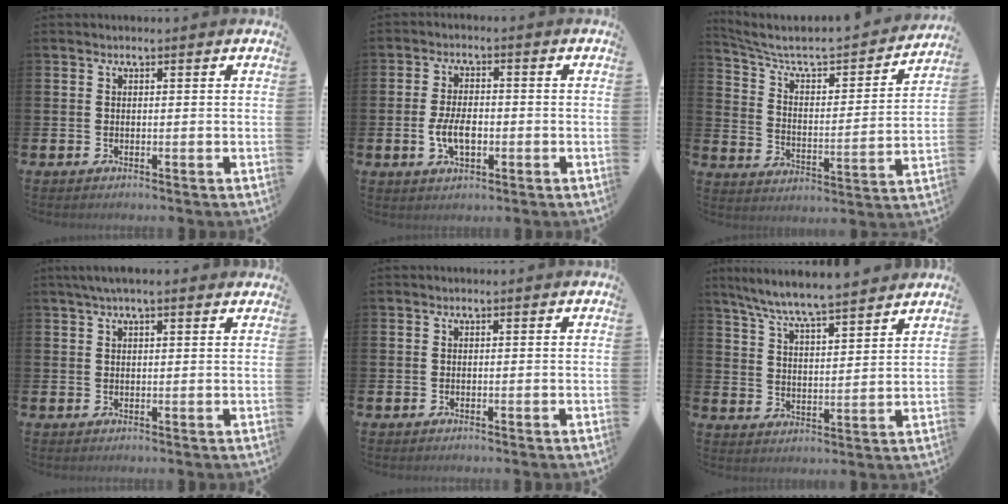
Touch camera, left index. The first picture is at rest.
{"total": 4.6, "force": [-0.9, 2.5, 3.7], "torque": [-0.053, 0.001, -0.017]}
{"total": 6.9, "force": [5.7, 2.2, 3.2], "torque": [-0.091, -0.041, 0.087]}
{"total": 2.9, "force": [2.2, 0.6, 1.8], "torque": [-0.033, 0.004, 0.037]}
{"total": 0.0}
{"total": 7.4, "force": [7.1, 0.0, 2.2], "torque": [-0.067, -0.047, 0.125]}